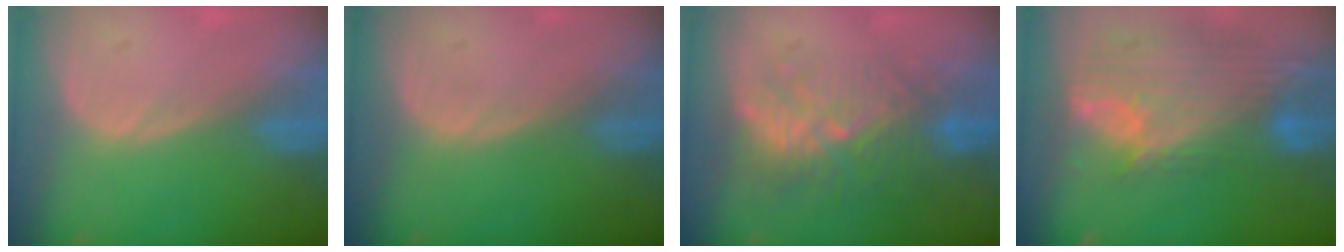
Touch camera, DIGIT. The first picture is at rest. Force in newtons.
{"total": 0.0}
{"total": 9.1, "press": 8.4, "slide": 3.4}
{"total": 12.1, "press": 10.2, "slide": 6.5}